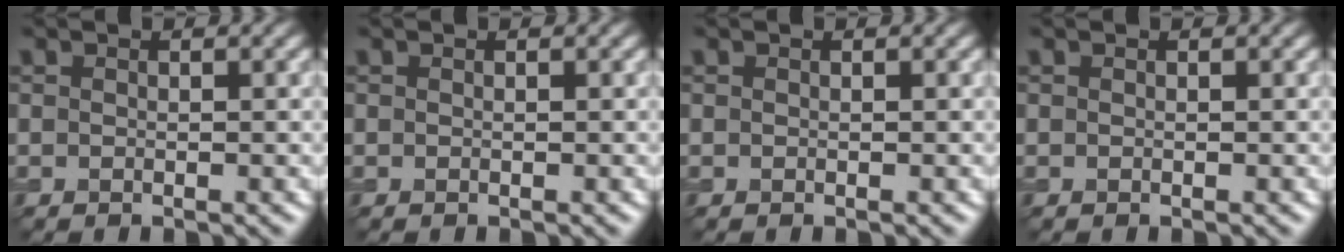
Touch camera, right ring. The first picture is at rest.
{"total": 0.0}
{"total": 0.0}
{"total": 0.0}